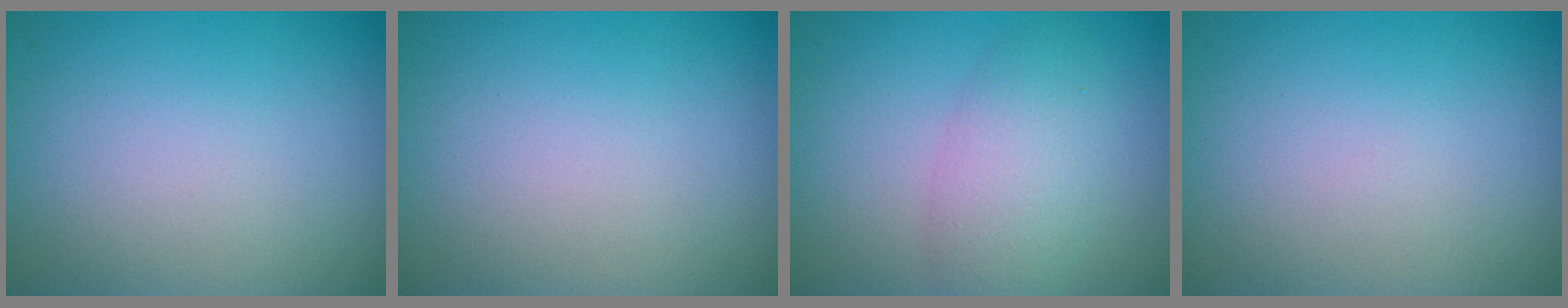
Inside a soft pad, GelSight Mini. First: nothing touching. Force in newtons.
{"total": 0.0}
{"total": 3.8, "press": 3.8, "slide": 0.2}
{"total": 0.0}